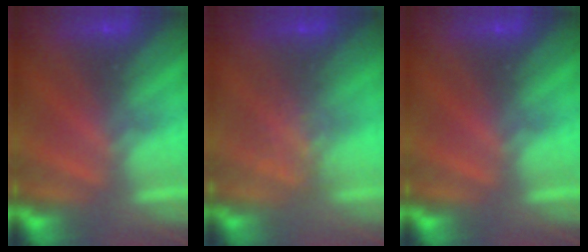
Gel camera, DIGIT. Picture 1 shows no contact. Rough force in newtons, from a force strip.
{"total": 1.2}
{"total": 0.0}